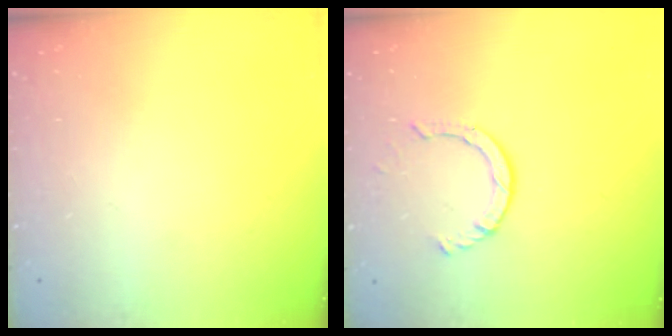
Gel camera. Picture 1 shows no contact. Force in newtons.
{"total": 3.2, "press": 3.2, "slide": 0.3}